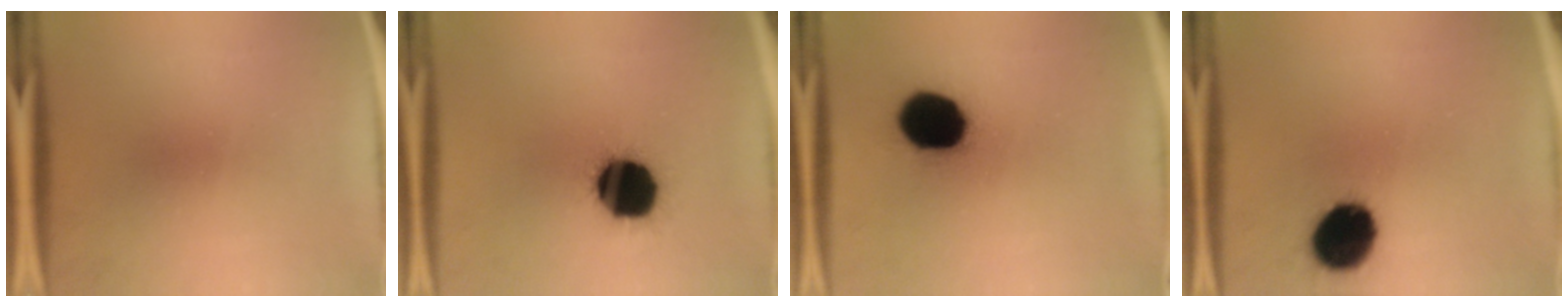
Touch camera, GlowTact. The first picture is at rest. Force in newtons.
{"total": 19.5}
{"total": 18.0}
{"total": 14.0}